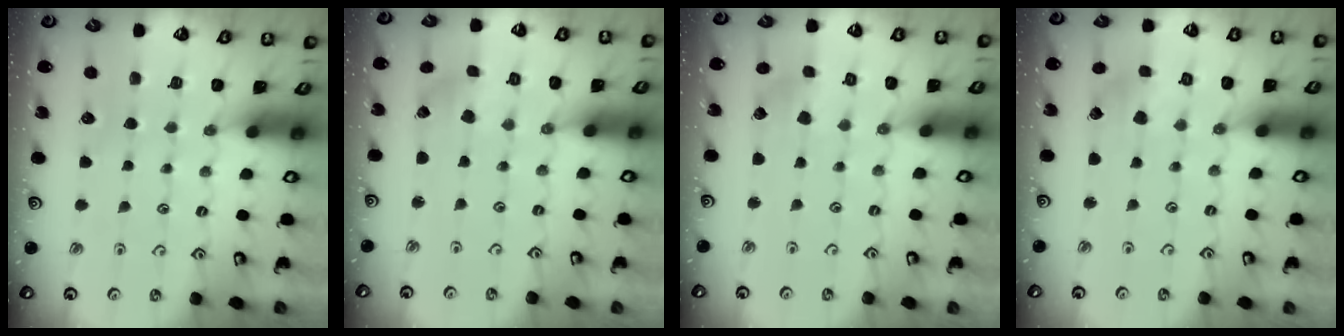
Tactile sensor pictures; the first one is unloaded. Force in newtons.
{"total": 0.0}
{"total": 2.8, "press": 2.8, "slide": 0.1}
{"total": 2.9, "press": 2.9, "slide": 0.2}